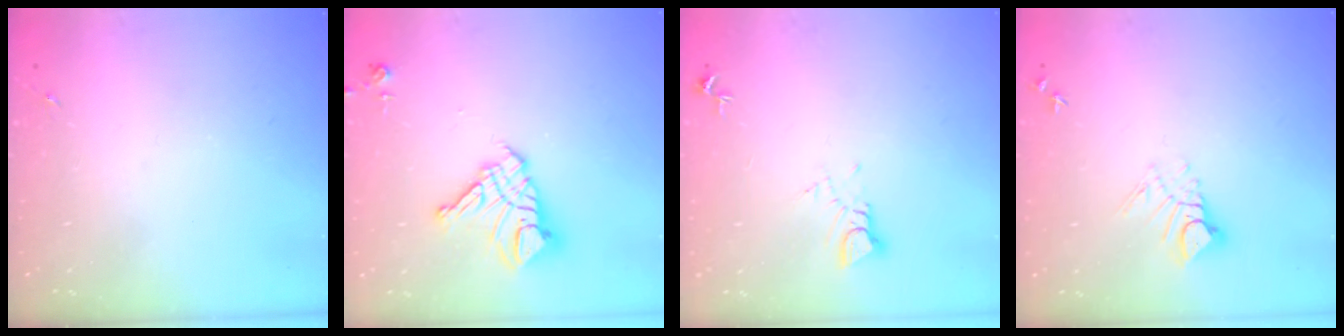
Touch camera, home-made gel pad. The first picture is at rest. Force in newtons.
{"total": 14.0, "press": 13.9, "slide": 1.5}
{"total": 3.8, "press": 3.8, "slide": 0.3}
{"total": 7.4, "press": 7.3, "slide": 0.9}